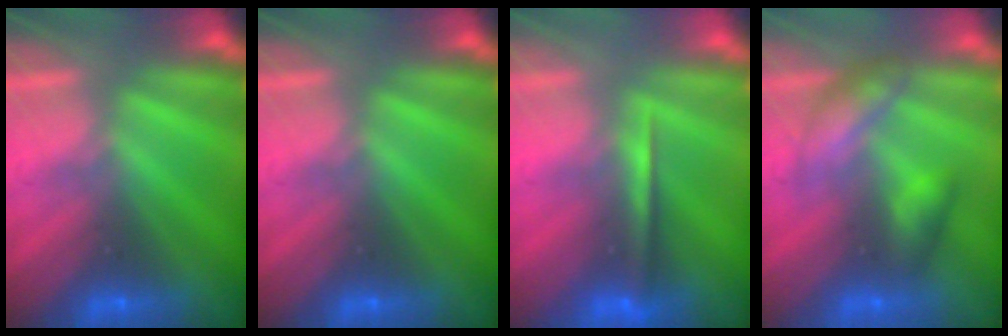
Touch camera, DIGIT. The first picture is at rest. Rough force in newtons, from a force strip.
{"total": 0.0}
{"total": 1.3}
{"total": 2.5}